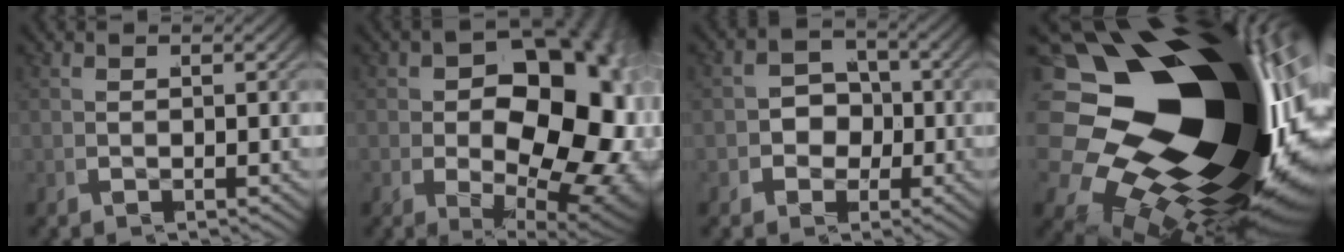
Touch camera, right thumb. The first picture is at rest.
{"total": 18.3, "force": [-0.5, 11.7, 14.1], "torque": [-0.199, -0.058, 0.023]}
{"total": 5.1, "force": [-0.7, 4.6, 2.2], "torque": [-0.046, -0.016, -0.010]}
{"total": 39.1, "force": [0.0, 23.0, 31.7], "torque": [-0.462, -0.043, 0.015]}